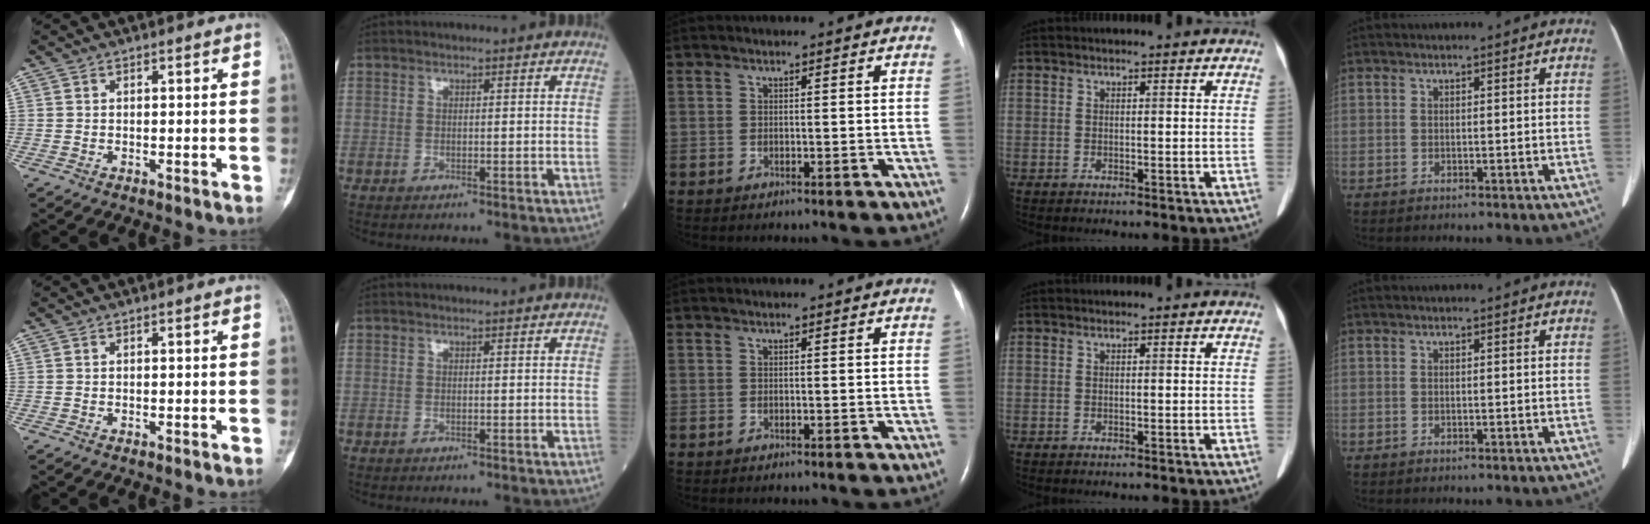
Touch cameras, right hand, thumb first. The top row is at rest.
{}